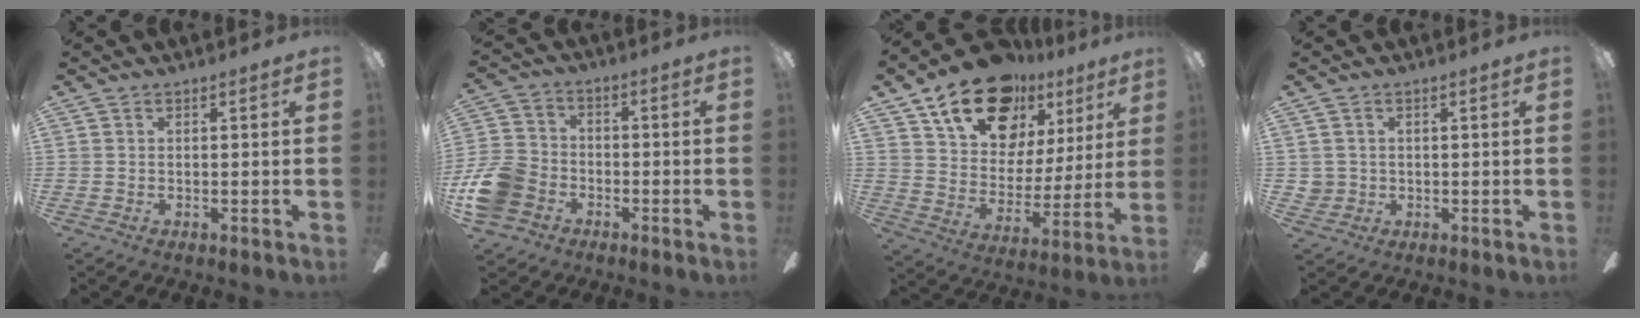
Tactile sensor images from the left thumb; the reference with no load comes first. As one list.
[{"total": 11.4, "force": [-5.2, 8.7, 5.1], "torque": [-0.121, 0.048, -0.095]}, {"total": 20.4, "force": [13.4, 11.9, 9.6], "torque": [-0.168, -0.069, 0.241]}, {"total": 2.7, "force": [0.0, 2.7, 0.1], "torque": [-0.006, 0.007, -0.001]}]